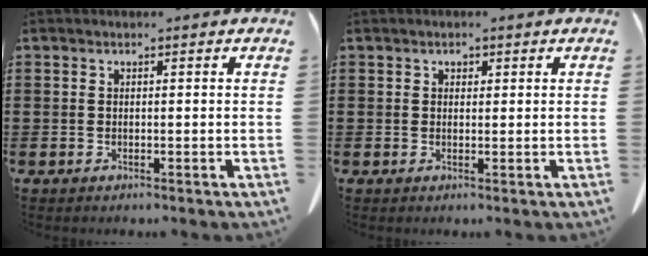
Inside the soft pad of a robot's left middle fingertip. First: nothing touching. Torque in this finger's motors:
{"motor_torque": [0.50, 0.57, -0.02, 0.01]}